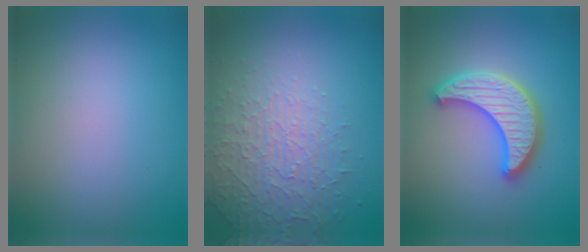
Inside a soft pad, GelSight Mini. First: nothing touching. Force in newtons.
{"total": 4.5, "press": 3.1, "slide": 3.2}
{"total": 5.3, "press": 5.2, "slide": 0.9}